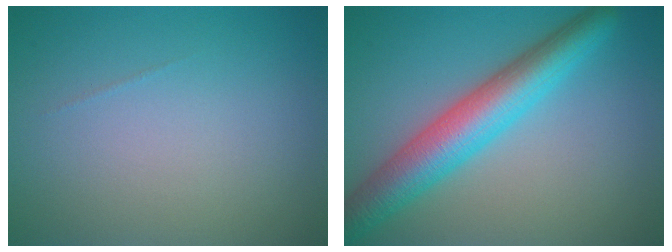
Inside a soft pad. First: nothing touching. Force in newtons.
{"total": 6.8, "press": 6.8, "slide": 0.3}